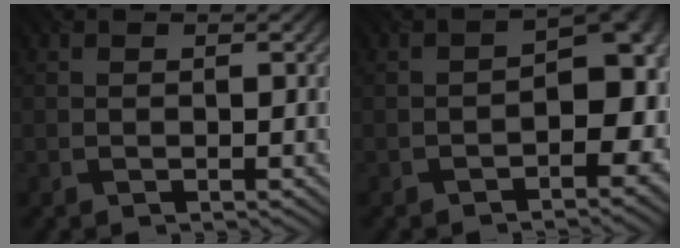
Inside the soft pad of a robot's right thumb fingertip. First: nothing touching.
{"total": 9.1, "force": [-1.9, 5.7, 6.9], "torque": [-0.066, -0.012, -0.025]}